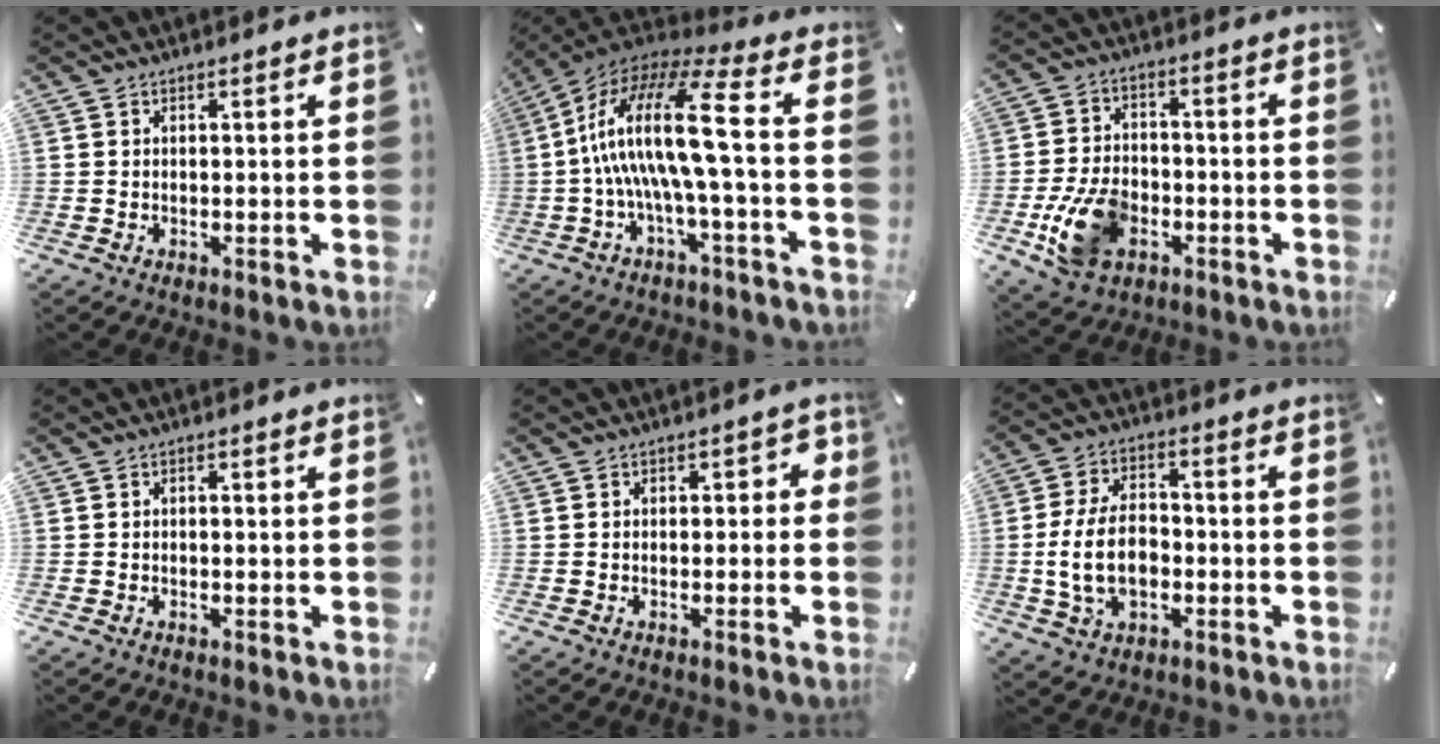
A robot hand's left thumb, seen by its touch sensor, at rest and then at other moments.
{"total": 17.7, "force": [-0.4, 2.9, 17.5], "torque": [-0.373, -0.013, -0.023]}
{"total": 12.9, "force": [-4.4, 8.8, 8.3], "torque": [-0.169, 0.010, -0.074]}
{"total": 0.9, "force": [-0.4, 0.5, 0.6], "torque": [-0.012, 0.001, -0.007]}
{"total": 2.2, "force": [-0.7, 1.5, 1.4], "torque": [-0.028, 0.010, -0.017]}
{"total": 12.9, "force": [-1.9, 8.6, 9.4], "torque": [-0.195, 0.008, -0.030]}